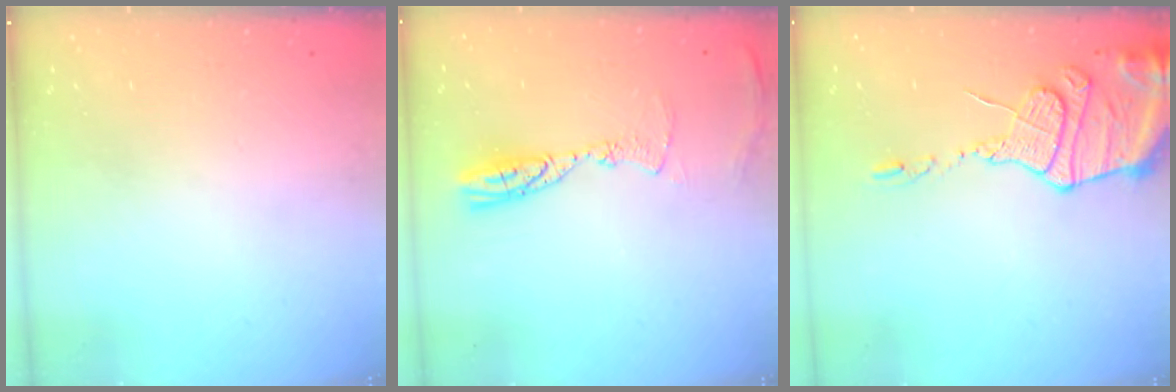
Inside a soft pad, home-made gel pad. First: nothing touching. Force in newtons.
{"total": 9.3, "press": 9.3, "slide": 0.9}
{"total": 14.4, "press": 14.4, "slide": 1.4}